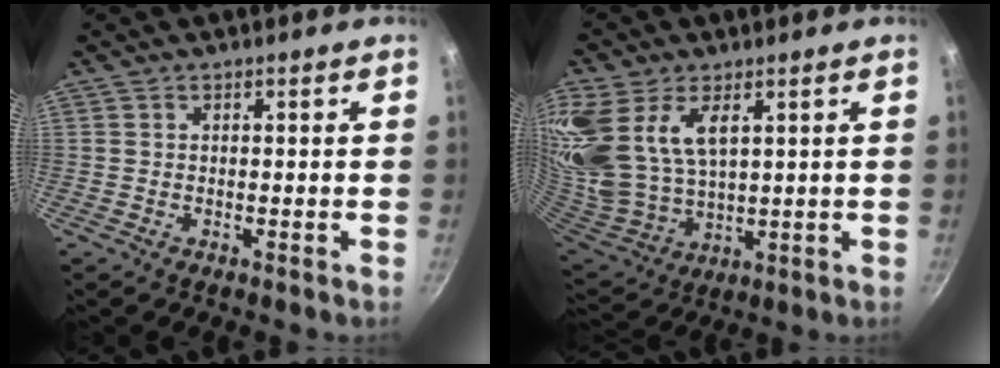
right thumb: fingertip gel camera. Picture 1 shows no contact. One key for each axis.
{"total": 20.3, "fx": 7.8, "fy": 12.0, "fz": 14.4, "tx": -0.311, "ty": -0.013, "tz": 0.167}